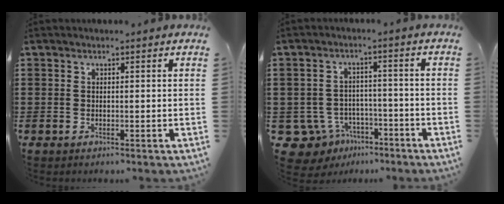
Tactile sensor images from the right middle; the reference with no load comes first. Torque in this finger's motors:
{"motor_torque": [2.14, 0.00, 0.08, 0.00]}